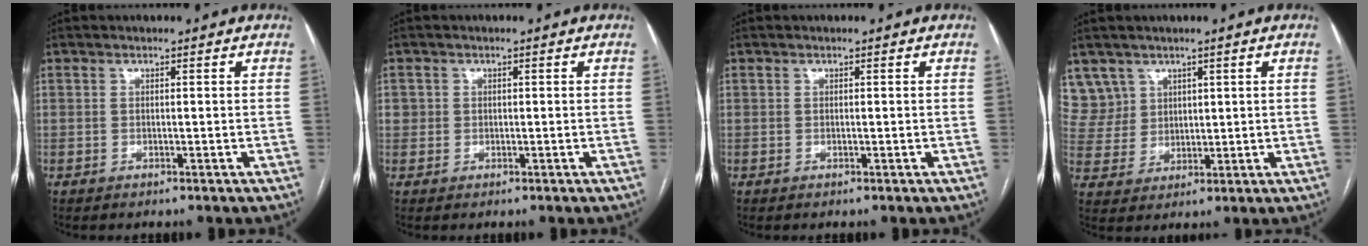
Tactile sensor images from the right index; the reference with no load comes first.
{"total": 1.3, "force": [0.0, 1.3, 0.2], "torque": [0.007, 0.005, -0.001]}
{"total": 0.0}
{"total": 6.9, "force": [4.4, 5.4, -0.2], "torque": [0.006, 0.015, 0.099]}